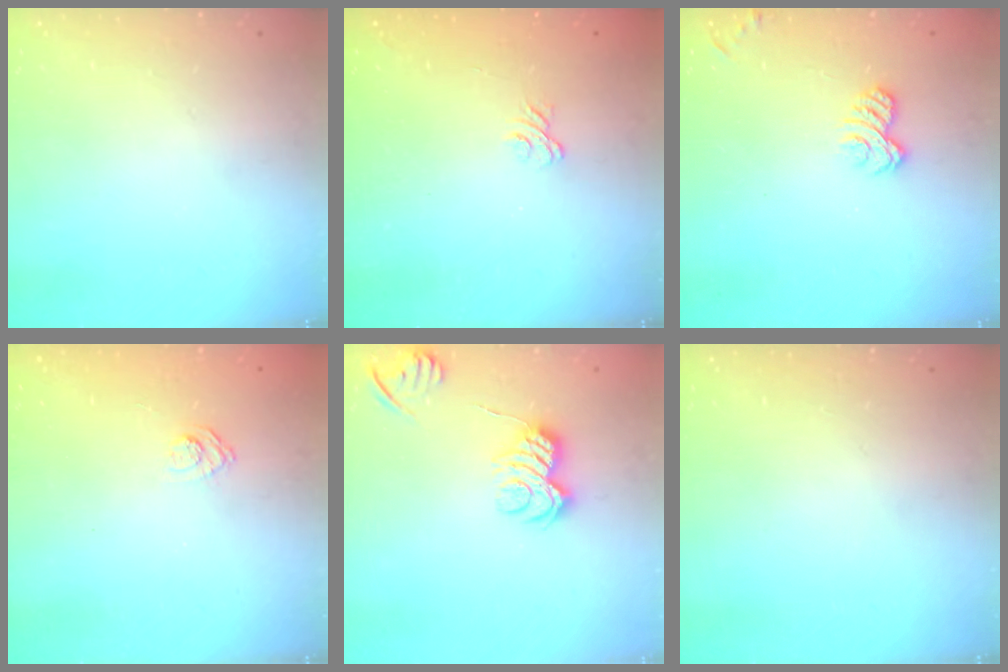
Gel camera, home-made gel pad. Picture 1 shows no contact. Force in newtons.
{"total": 1.9, "press": 1.5, "slide": 1.1}
{"total": 3.4, "press": 3.2, "slide": 1.1}
{"total": 3.1, "press": 2.8, "slide": 1.3}
{"total": 8.5, "press": 8.5, "slide": 0.6}
{"total": 0.0}